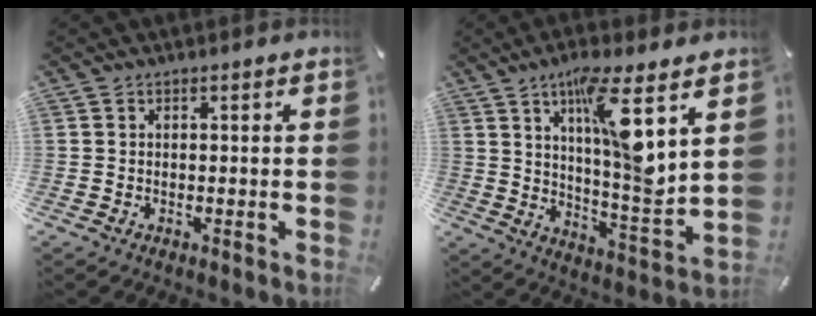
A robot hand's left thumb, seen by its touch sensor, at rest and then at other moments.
{"total": 14.6, "force": [7.1, 2.6, 12.5], "torque": [-0.199, -0.044, 0.112]}